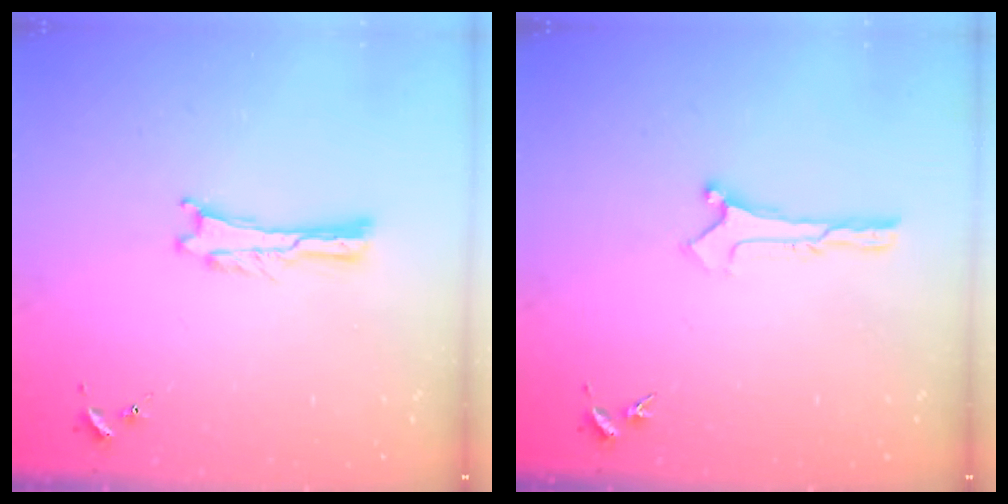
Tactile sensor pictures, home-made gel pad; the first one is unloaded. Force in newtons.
{"total": 0.0}